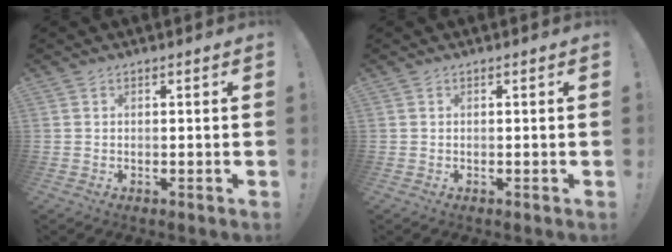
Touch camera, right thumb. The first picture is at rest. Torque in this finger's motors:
{"motor_torque": [0.00, 0.00, -0.02, 0.02, 0.00]}